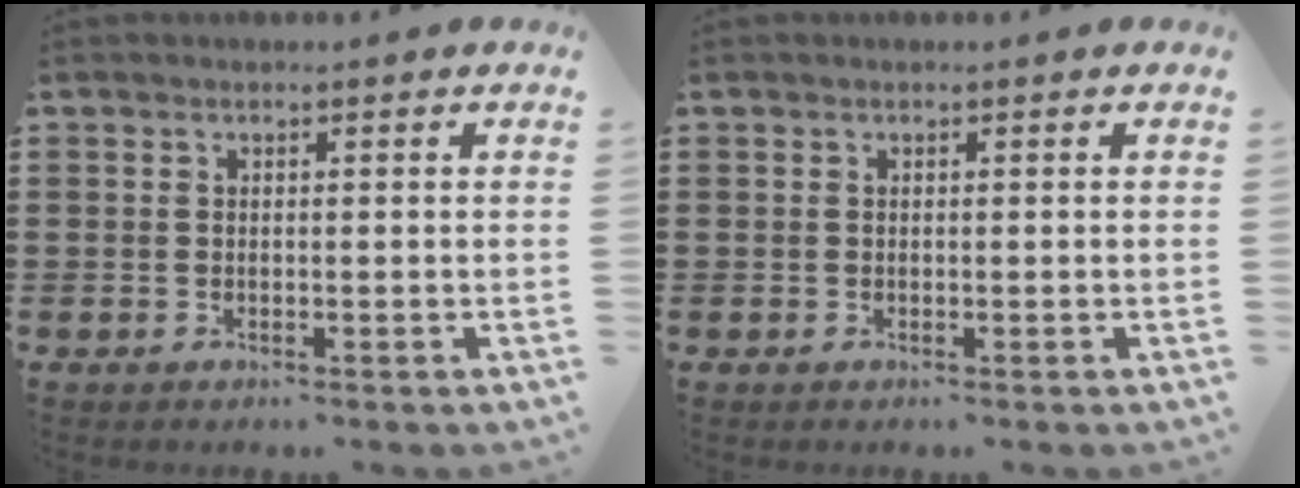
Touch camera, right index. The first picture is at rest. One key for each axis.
{"total": 0.0}